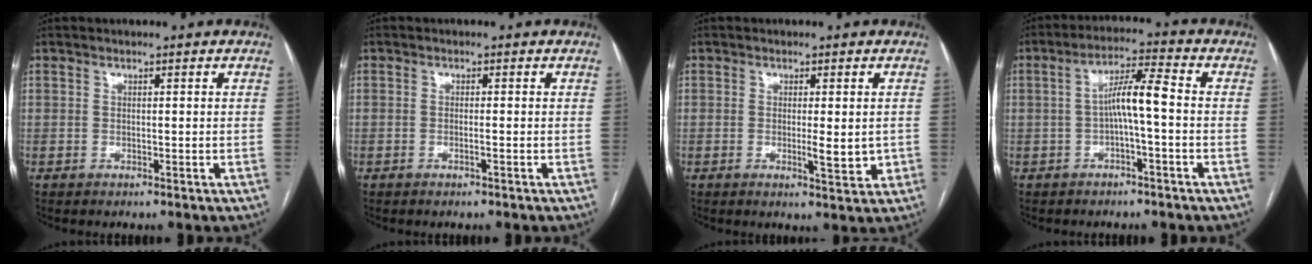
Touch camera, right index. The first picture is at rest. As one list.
[{"total": 0.8, "force": [-0.4, -0.1, 0.7], "torque": [-0.013, 0.000, -0.006]}, {"total": 4.0, "force": [-0.5, 1.0, 3.9], "torque": [-0.055, -0.006, -0.006]}, {"total": 6.4, "force": [-0.6, 0.5, 6.3], "torque": [-0.109, 0.023, -0.011]}]